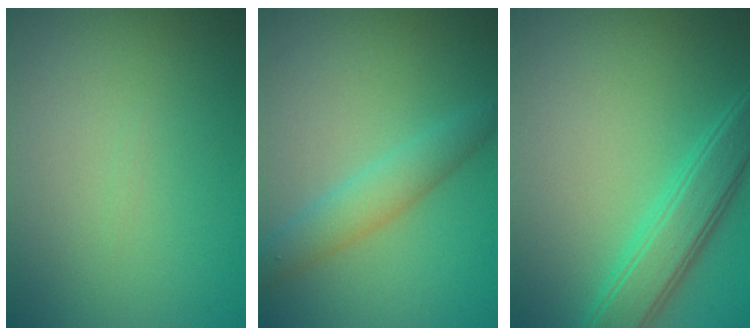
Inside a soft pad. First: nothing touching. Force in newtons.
{"total": 3.0, "press": 3.0, "slide": 0.1}
{"total": 4.2, "press": 4.2, "slide": 0.3}